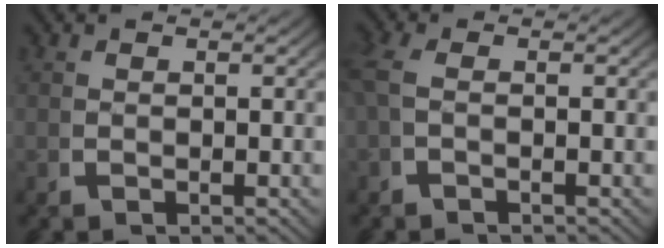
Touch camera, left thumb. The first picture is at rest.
{"total": 1.7, "force": [-0.3, 0.7, 1.4], "torque": [-0.042, 0.003, -0.007]}